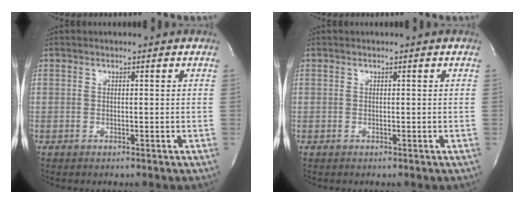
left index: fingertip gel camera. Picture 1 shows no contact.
{"total": 0.0}